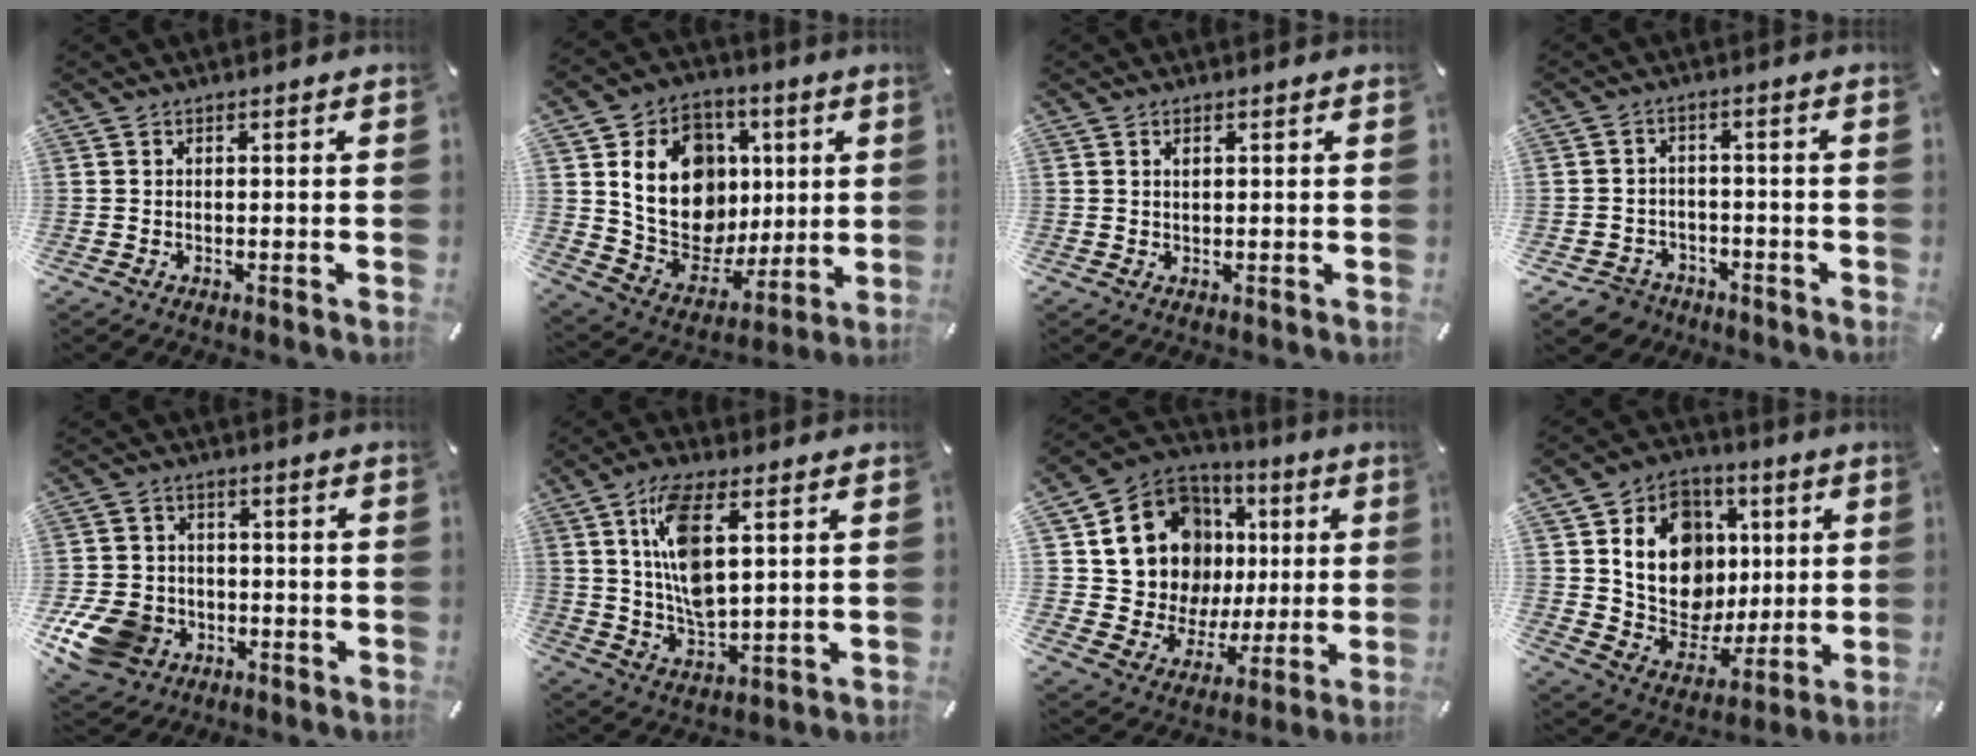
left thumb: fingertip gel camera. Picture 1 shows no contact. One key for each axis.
{"total": 19.7, "fx": 4.0, "fy": 15.9, "fz": 11.0, "tx": -0.191, "ty": -0.007, "tz": 0.086}
{"total": 1.0, "fx": 0.4, "fy": 0.5, "fz": 0.8, "tx": -0.016, "ty": 0.001, "tz": 0.007}
{"total": 4.7, "fx": -2.7, "fy": 3.8, "fz": 0.8, "tx": -0.029, "ty": 0.014, "tz": -0.053}
{"total": 11.5, "fx": -4.6, "fy": 9.1, "fz": 5.2, "tx": -0.105, "ty": 0.031, "tz": -0.082}
{"total": 12.4, "fx": 4.4, "fy": 5.2, "fz": 10.3, "tx": -0.222, "ty": -0.005, "tz": 0.075}
{"total": 15.5, "fx": 4.8, "fy": 12.9, "fz": 7.0, "tx": -0.130, "ty": -0.035, "tz": 0.105}
{"total": 17.3, "fx": 3.9, "fy": 14.2, "fz": 9.2, "tx": -0.155, "ty": -0.012, "tz": 0.080}